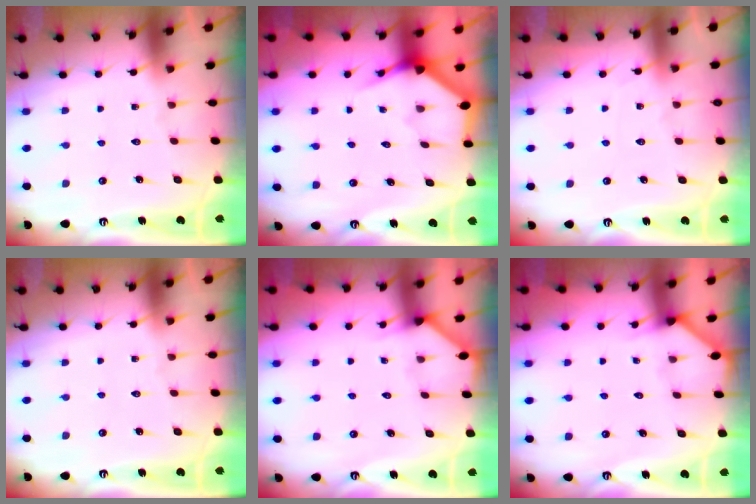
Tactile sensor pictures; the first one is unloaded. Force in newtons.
{"total": 3.6, "press": 3.6, "slide": 0.2}
{"total": 4.3, "press": 4.3, "slide": 0.6}
{"total": 0.0}
{"total": 1.4, "press": 1.4, "slide": 0.1}
{"total": 1.4, "press": 1.4, "slide": 0.1}